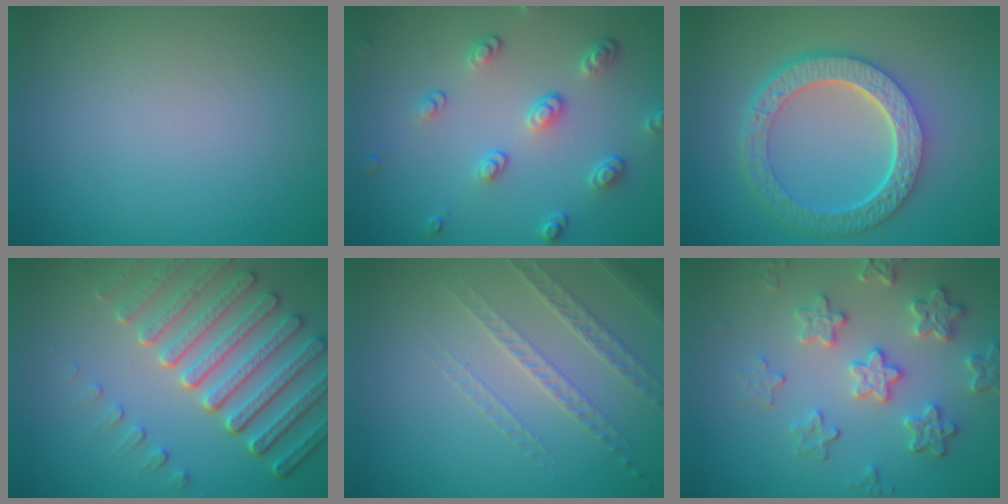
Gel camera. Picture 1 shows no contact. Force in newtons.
{"total": 3.8, "press": 2.9, "slide": 2.4}
{"total": 6.8, "press": 5.0, "slide": 4.6}
{"total": 7.0, "press": 5.3, "slide": 4.5}
{"total": 1.9, "press": 1.7, "slide": 0.8}
{"total": 4.7, "press": 4.0, "slide": 2.5}